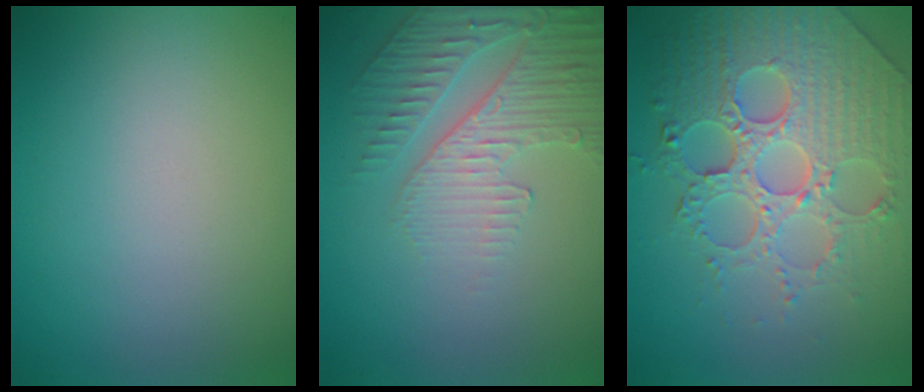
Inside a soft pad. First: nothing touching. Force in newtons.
{"total": 5.0, "press": 3.4, "slide": 3.7}
{"total": 7.9, "press": 6.0, "slide": 5.1}